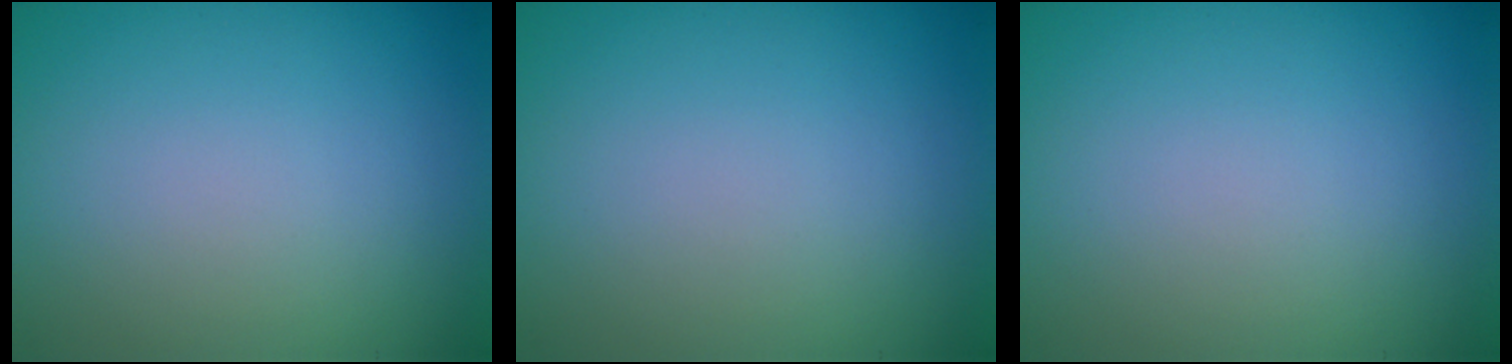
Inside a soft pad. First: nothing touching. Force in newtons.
{"total": 0.0}
{"total": 0.0}